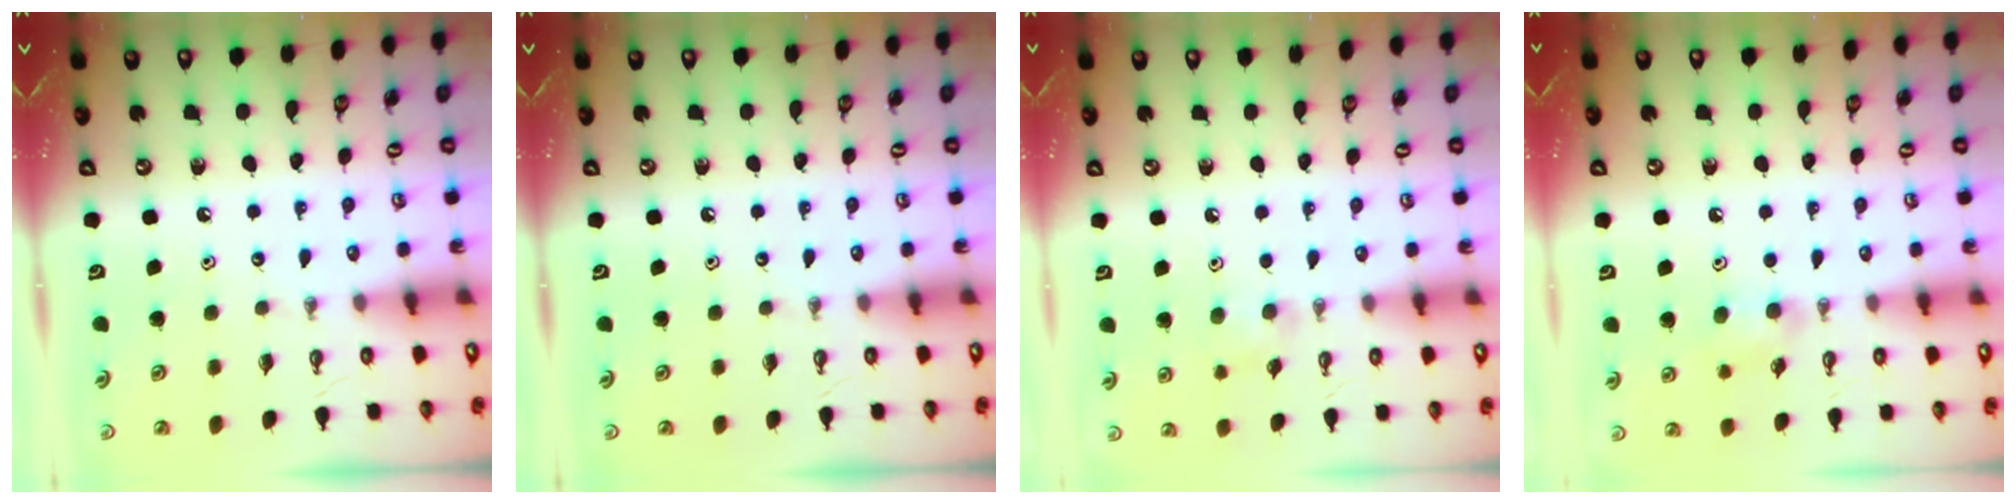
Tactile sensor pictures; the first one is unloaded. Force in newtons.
{"total": 0.0}
{"total": 8.3, "press": 7.7, "slide": 3.1}
{"total": 7.8, "press": 7.4, "slide": 2.3}